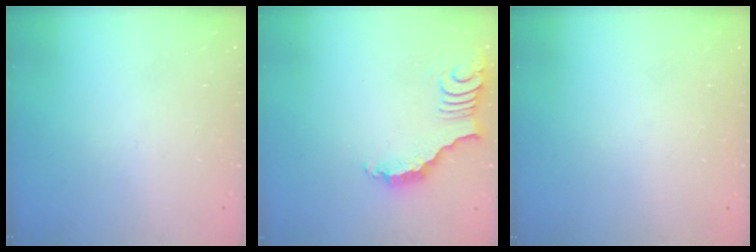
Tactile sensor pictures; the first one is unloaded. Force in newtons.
{"total": 3.9, "press": 3.8, "slide": 0.5}
{"total": 1.6, "press": 1.6, "slide": 0.1}